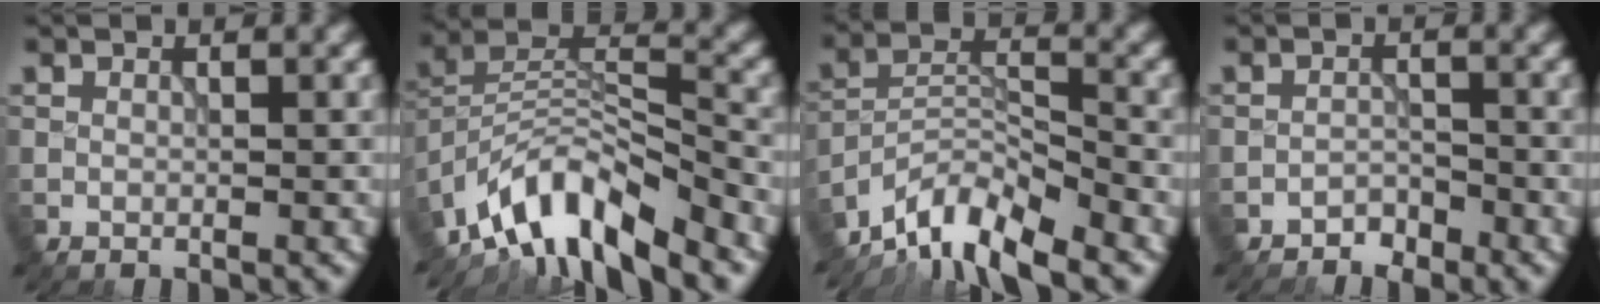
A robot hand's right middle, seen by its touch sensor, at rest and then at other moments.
{"total": 9.3, "force": [-7.1, 2.8, 5.4], "torque": [-0.084, 0.000, -0.142]}
{"total": 7.1, "force": [-6.0, 1.5, 3.3], "torque": [-0.053, -0.004, -0.125]}
{"total": 1.6, "force": [-1.5, 0.6, 0.2], "torque": [0.001, 0.006, -0.029]}